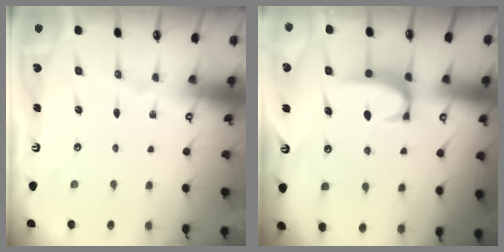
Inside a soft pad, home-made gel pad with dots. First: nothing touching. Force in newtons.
{"total": 1.8, "press": 1.8, "slide": 0.5}